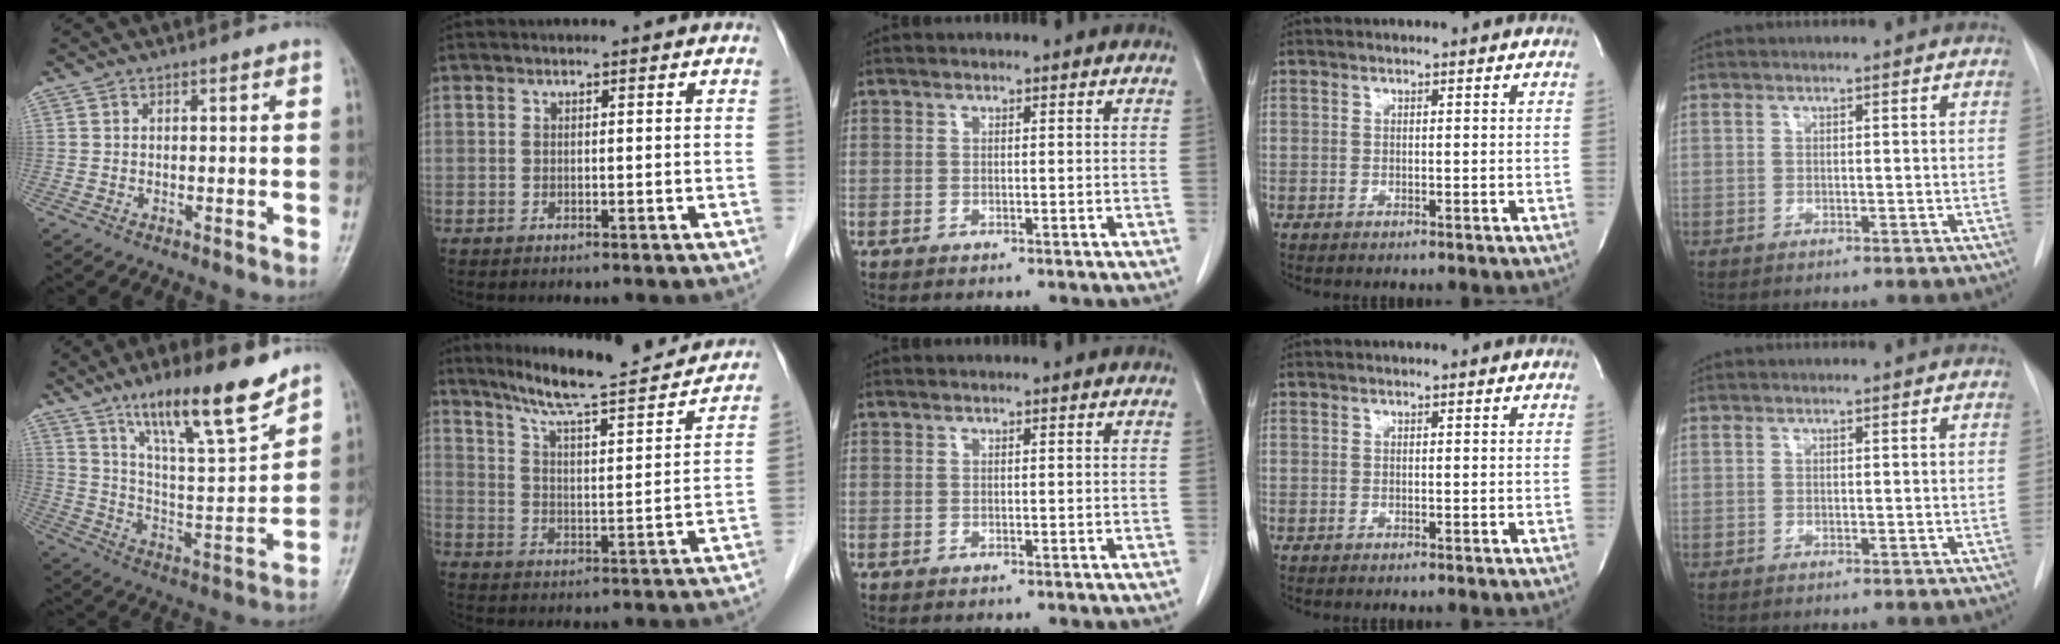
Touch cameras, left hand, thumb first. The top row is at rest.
{"thumb": {"total": 17.5, "force": [12.2, 3.5, 12.0], "torque": [-0.175, -0.072, 0.213]}, "index": {"total": 18.7, "force": [16.8, 1.5, 7.9], "torque": [-0.123, -0.020, 0.238]}}